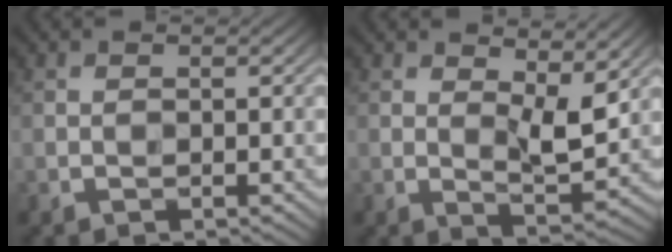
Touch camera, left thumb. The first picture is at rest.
{"total": 6.3, "force": [2.8, 2.2, 5.1], "torque": [-0.088, -0.008, 0.049]}